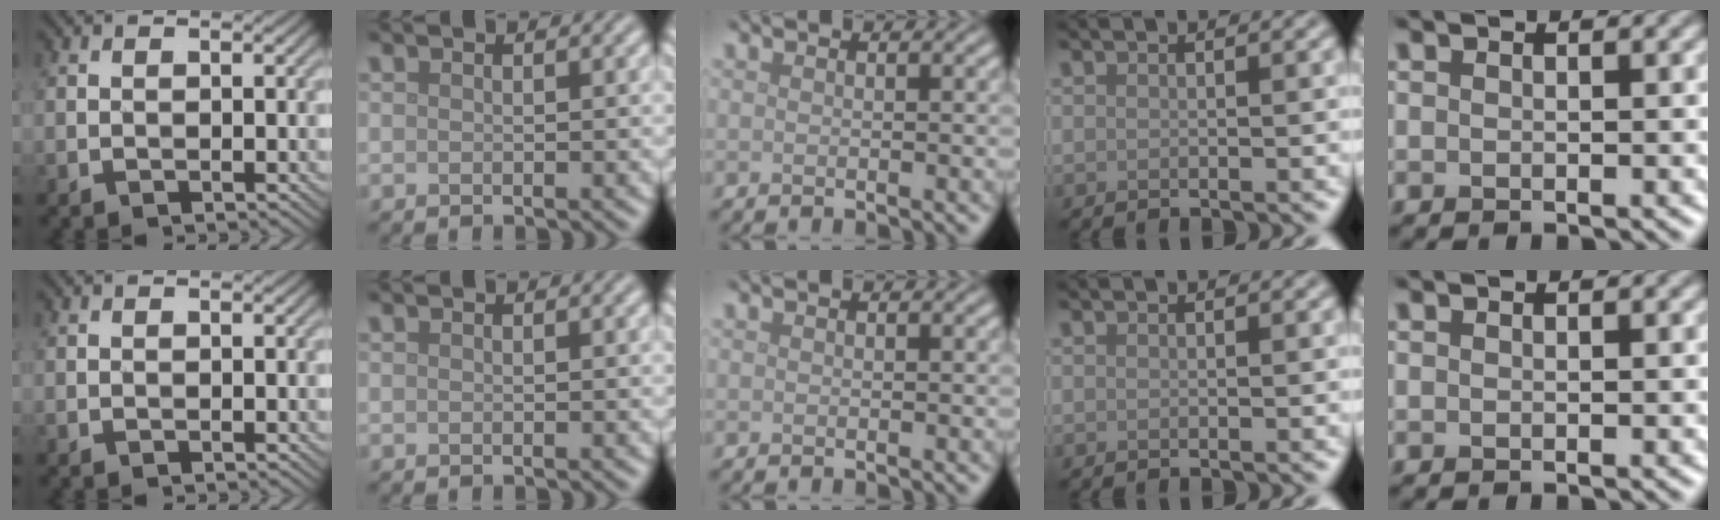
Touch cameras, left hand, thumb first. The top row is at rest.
{}